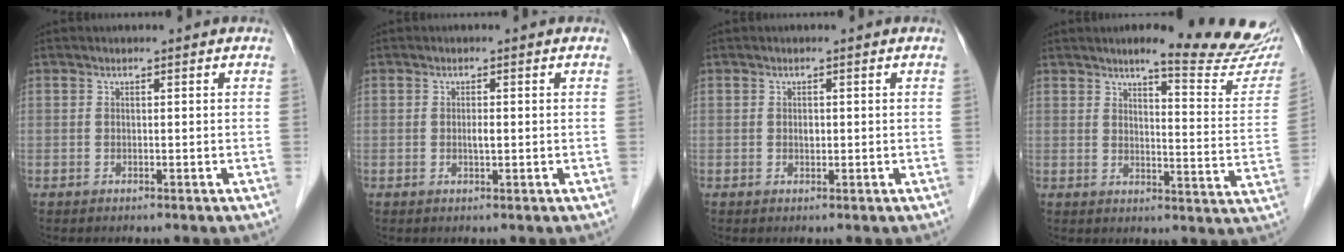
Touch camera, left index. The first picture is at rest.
{"total": 1.1, "force": [0.0, 0.3, 1.1], "torque": [-0.019, -0.002, -0.001]}
{"total": 0.8, "force": [0.1, 0.5, 0.6], "torque": [-0.009, -0.001, 0.000]}
{"total": 14.9, "force": [12.9, 1.3, 7.3], "torque": [-0.082, -0.054, 0.143]}